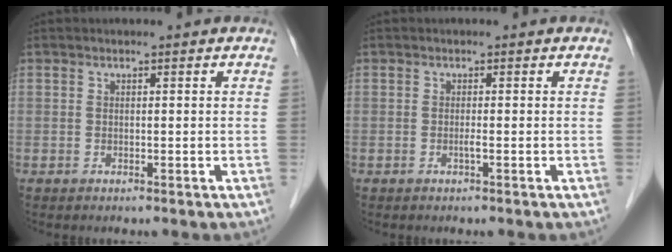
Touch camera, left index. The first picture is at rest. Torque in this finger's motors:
{"motor_torque": [0.15, 0.14, 0.02, 0.00]}